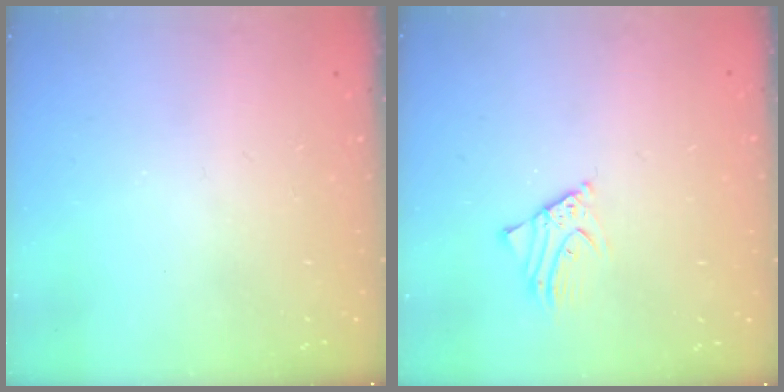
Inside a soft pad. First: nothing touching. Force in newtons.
{"total": 3.0, "press": 3.0, "slide": 0.3}